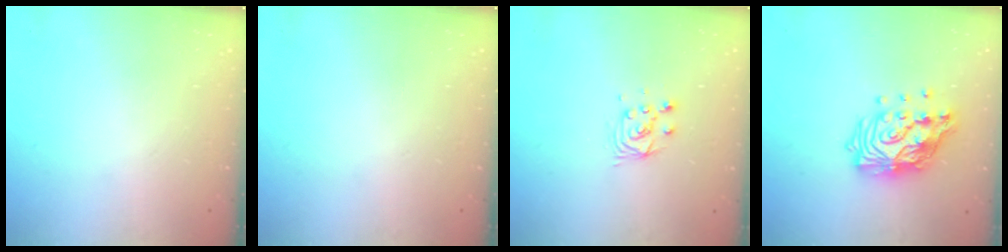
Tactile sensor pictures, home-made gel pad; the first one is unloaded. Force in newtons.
{"total": 0.0}
{"total": 5.5, "press": 5.5, "slide": 0.5}
{"total": 15.2, "press": 15.1, "slide": 2.0}